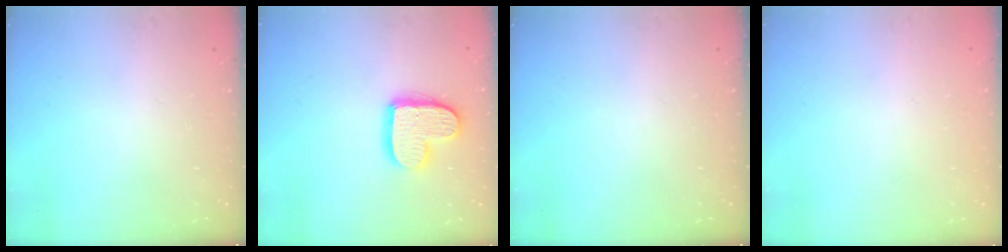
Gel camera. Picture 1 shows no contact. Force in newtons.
{"total": 13.0, "press": 13.0, "slide": 0.8}
{"total": 0.0}
{"total": 0.0}